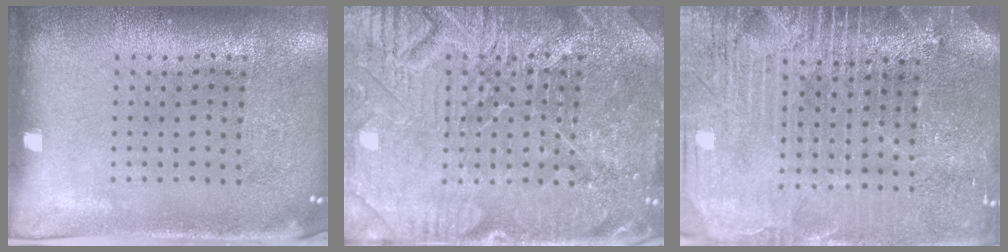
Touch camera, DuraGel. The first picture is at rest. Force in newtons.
{"total": 4.7, "press": 4.7, "slide": 0.6}
{"total": 3.7, "press": 3.5, "slide": 1.4}